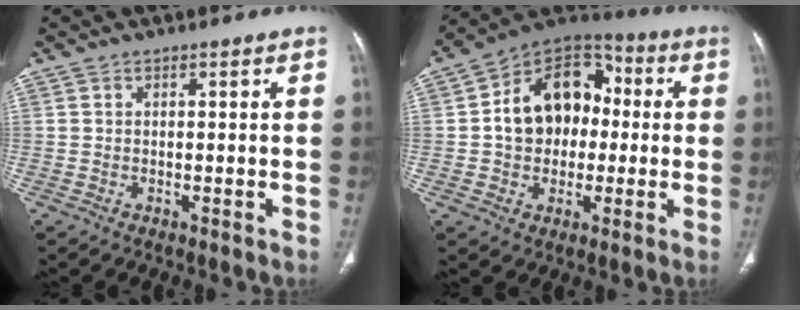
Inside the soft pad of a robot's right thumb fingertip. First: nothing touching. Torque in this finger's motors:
{"motor_torque": [0.98, 3.10, 0.36, 0.17, 0.16]}